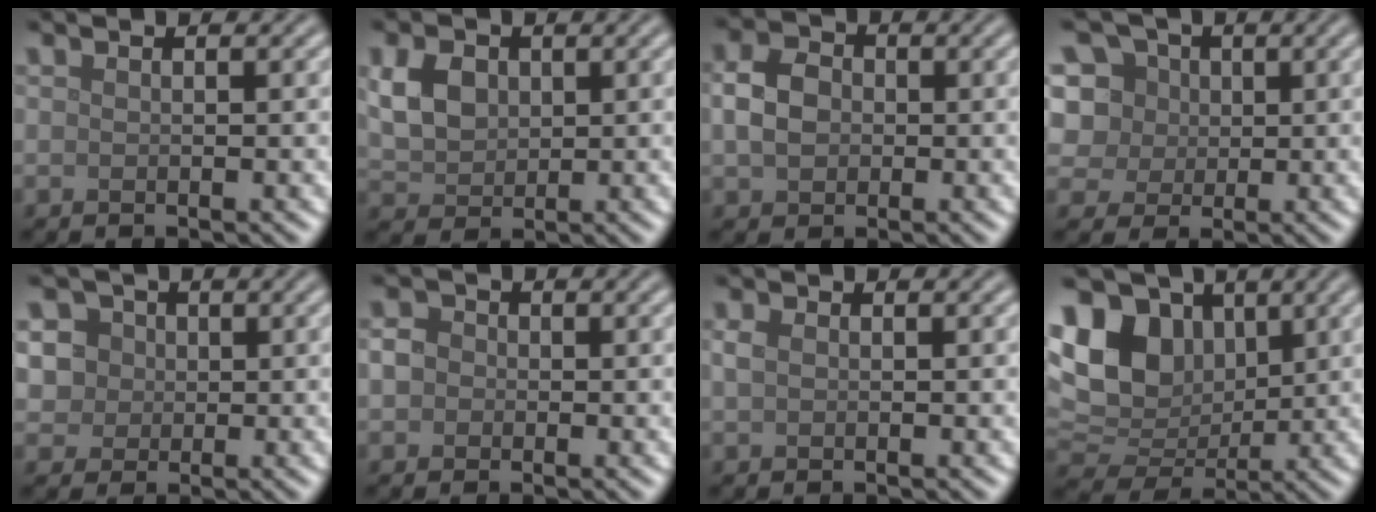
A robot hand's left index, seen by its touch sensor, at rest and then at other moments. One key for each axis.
{"total": 4.7, "fx": 1.2, "fy": 3.5, "fz": 2.9, "tx": -0.071, "ty": 0.010, "tz": 0.019}
{"total": 3.6, "fx": 0.0, "fy": 2.9, "fz": 2.1, "tx": -0.049, "ty": 0.003, "tz": -0.008}
{"total": 10.2, "fx": 4.0, "fy": 8.3, "fz": 4.5, "tx": -0.095, "ty": 0.037, "tz": 0.051}
{"total": 6.1, "fx": 2.1, "fy": 5.1, "fz": 2.4, "tx": -0.039, "ty": 0.027, "tz": 0.016}
{"total": 2.1, "fx": 0.0, "fy": 1.9, "fz": 0.9, "tx": -0.004, "ty": 0.006, "tz": -0.011}
{"total": 1.1, "fx": 0.2, "fy": 0.8, "fz": 0.7, "tx": -0.013, "ty": 0.002, "tz": 0.001}
{"total": 12.5, "fx": 4.1, "fy": 9.1, "fz": 7.6, "tx": -0.154, "ty": 0.037, "tz": 0.061}